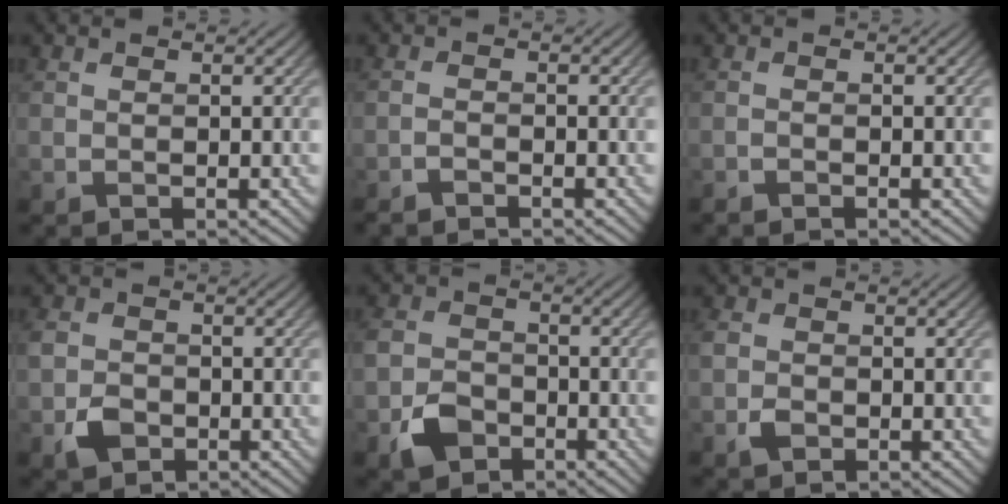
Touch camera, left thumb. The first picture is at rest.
{"total": 1.9, "force": [-1.8, 0.0, 0.6], "torque": [-0.017, 0.001, -0.037]}
{"total": 1.0, "force": [-0.9, 0.0, 0.2], "torque": [-0.005, 0.002, -0.021]}
{"total": 3.6, "force": [-1.6, 2.8, 1.6], "torque": [-0.042, -0.005, -0.038]}
{"total": 4.9, "force": [-2.7, 3.4, 2.3], "torque": [-0.054, -0.001, -0.062]}
{"total": 2.1, "force": [-0.9, 1.6, 1.0], "torque": [-0.026, -0.001, -0.026]}